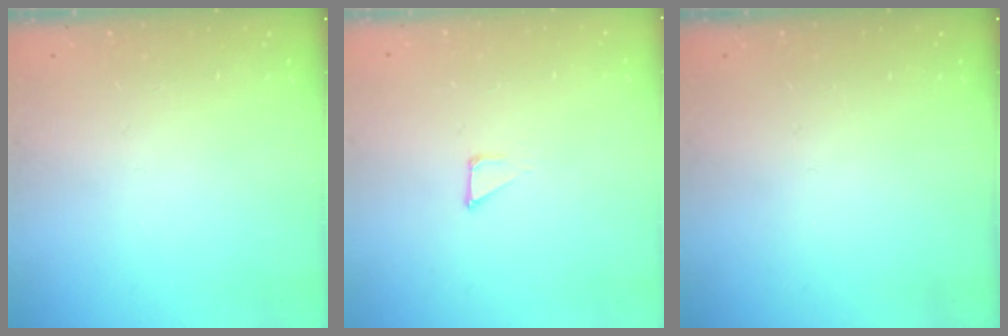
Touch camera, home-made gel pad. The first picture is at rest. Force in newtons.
{"total": 1.3, "press": 1.3, "slide": 0.0}
{"total": 0.0}